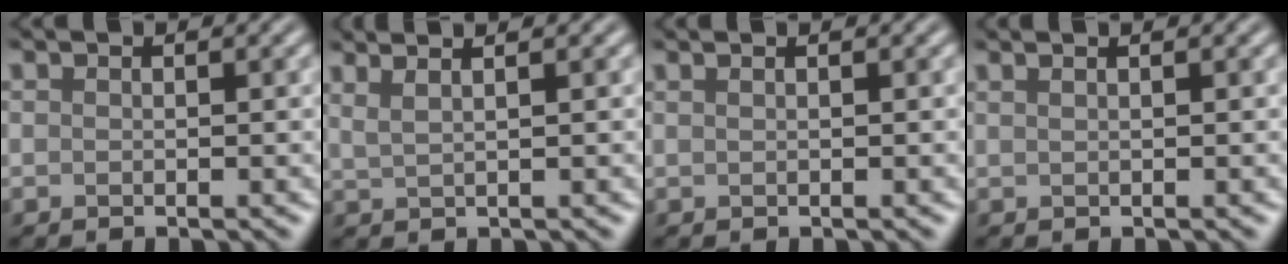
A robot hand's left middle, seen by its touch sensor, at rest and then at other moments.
{"total": 3.7, "force": [2.7, 1.4, 2.2], "torque": [-0.036, 0.028, 0.038]}
{"total": 2.2, "force": [1.4, 1.1, 1.3], "torque": [-0.009, 0.025, 0.011]}
{"total": 2.8, "force": [1.8, 1.3, 1.7], "torque": [-0.012, 0.033, 0.015]}